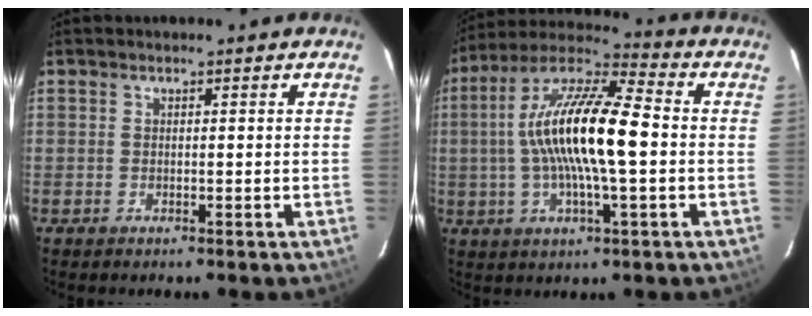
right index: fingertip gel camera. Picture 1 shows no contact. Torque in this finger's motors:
{"motor_torque": [2.14, 0.00, 1.05, 0.21]}